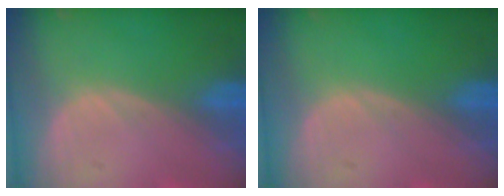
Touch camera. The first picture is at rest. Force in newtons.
{"total": 0.0}